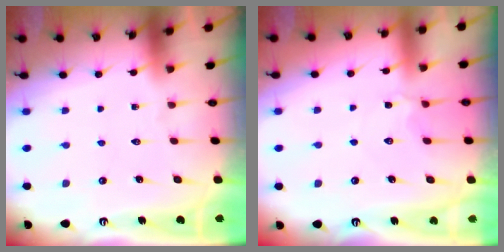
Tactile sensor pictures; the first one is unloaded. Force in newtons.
{"total": 2.7, "press": 2.6, "slide": 0.5}